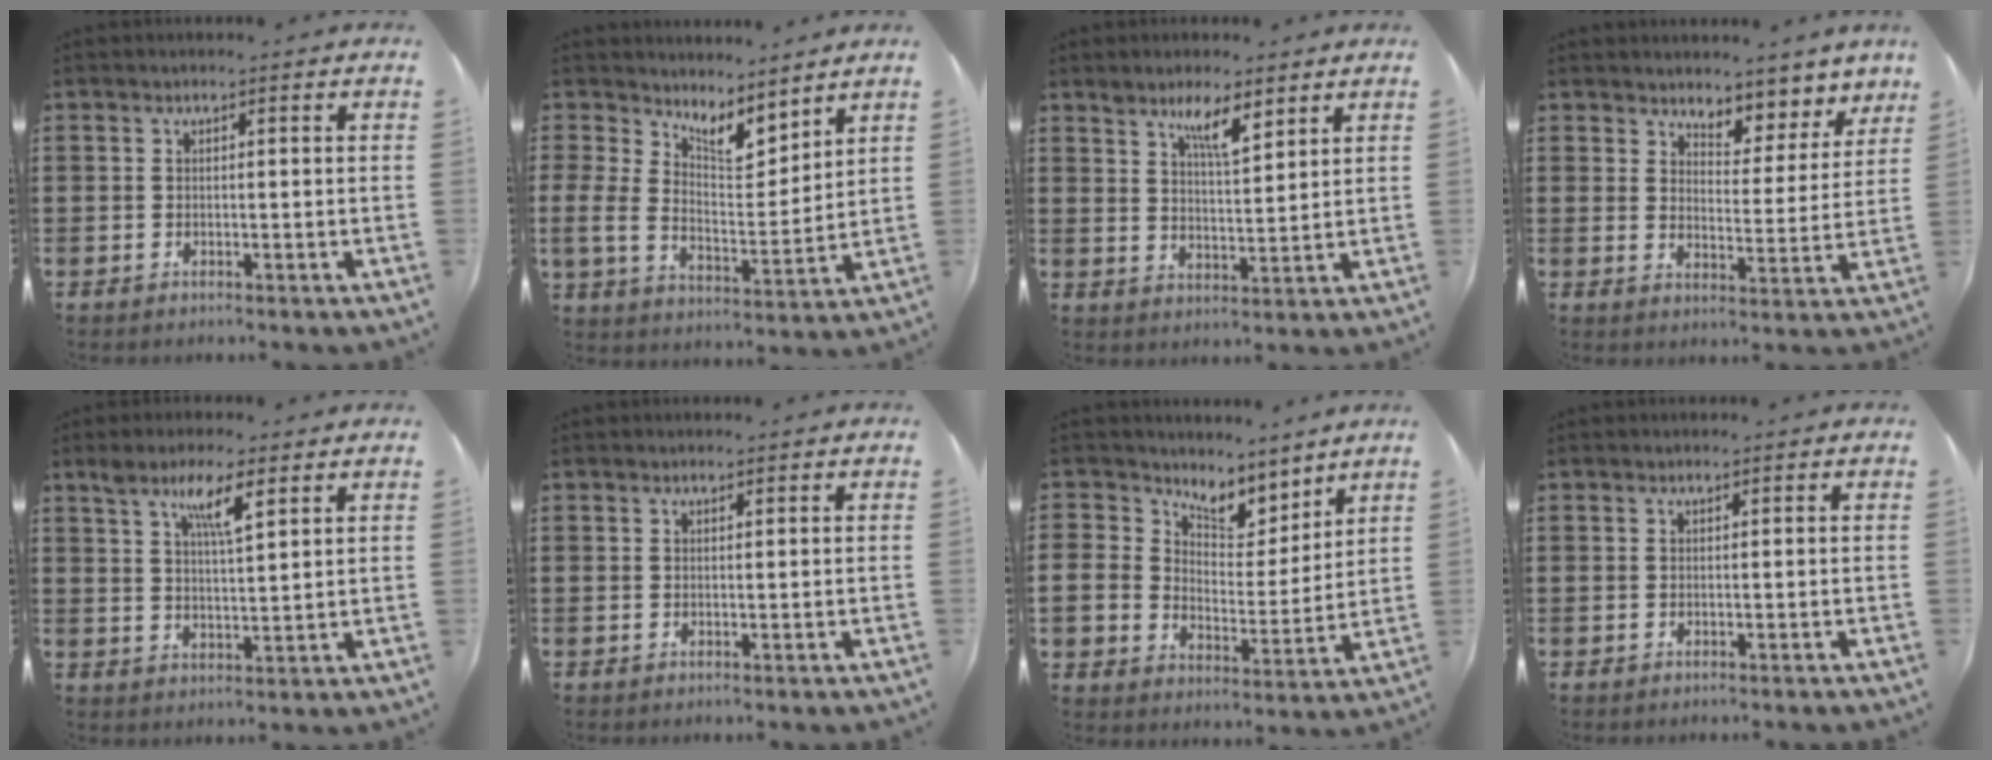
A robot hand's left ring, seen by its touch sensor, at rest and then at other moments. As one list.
[{"total": 6.6, "force": [5.6, 2.3, 2.8], "torque": [-0.067, -0.026, 0.099]}, {"total": 5.3, "force": [4.0, 1.1, 3.3], "torque": [-0.065, -0.005, 0.068]}, {"total": 4.4, "force": [4.4, 0.6, 0.2], "torque": [-0.019, -0.029, 0.074]}, {"total": 5.9, "force": [3.5, 1.1, 4.6], "torque": [-0.093, 0.003, 0.056]}, {"total": 0.0}, {"total": 5.8, "force": [4.4, 3.7, -0.5], "torque": [-0.034, -0.036, 0.079]}, {"total": 0.0}]